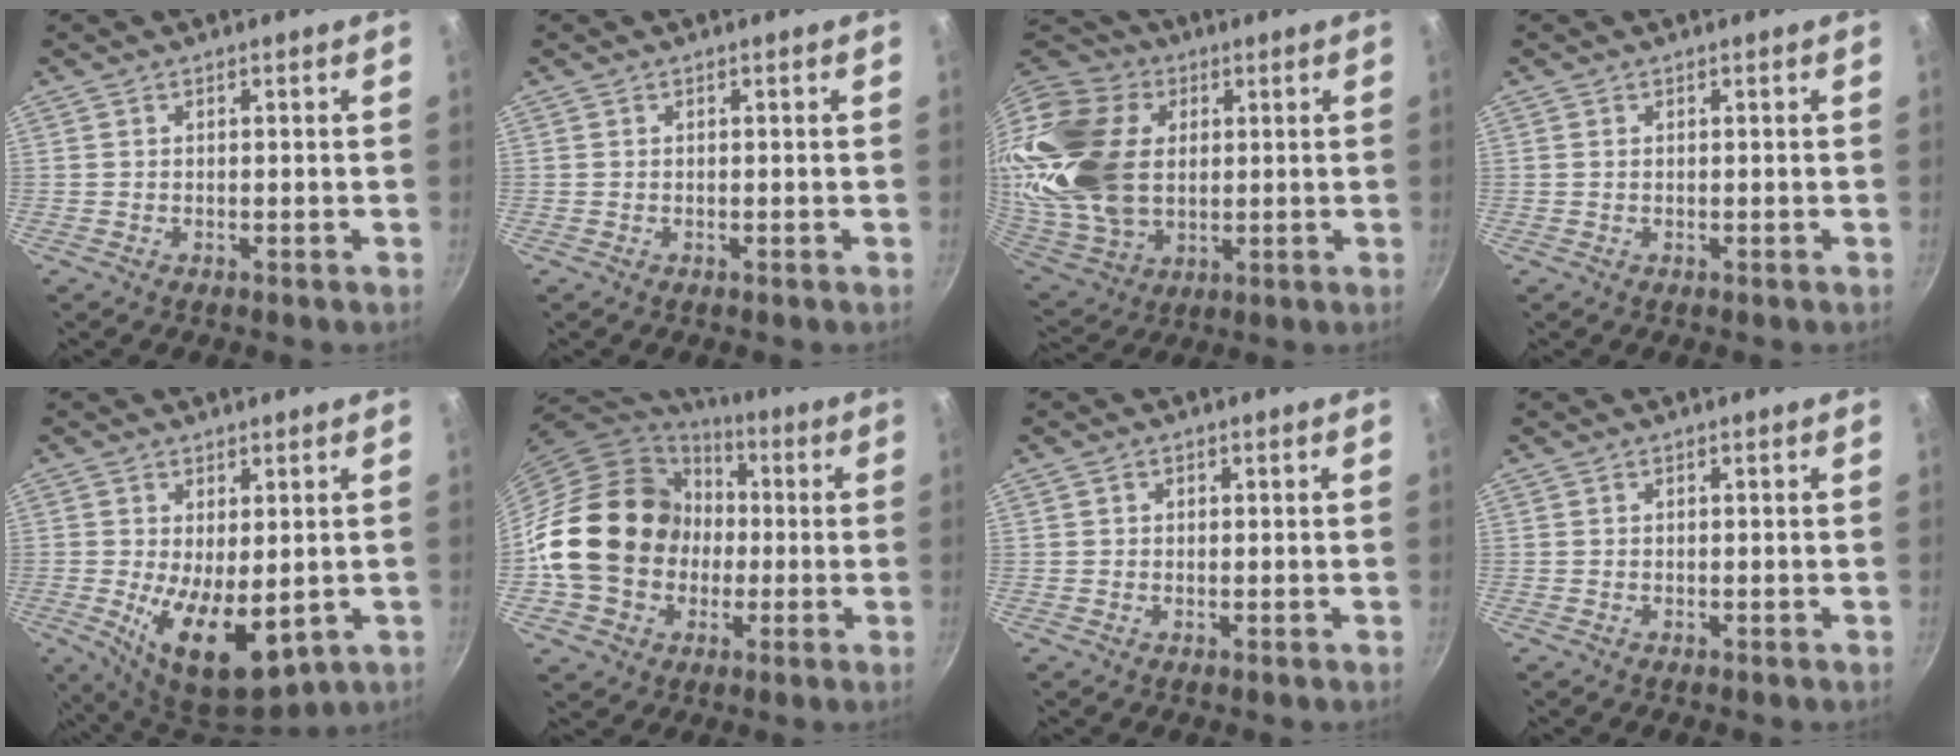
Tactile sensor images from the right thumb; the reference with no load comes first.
{"total": 0.0}
{"total": 27.4, "force": [5.5, 19.2, 18.8], "torque": [-0.388, 0.001, 0.111]}
{"total": 0.0}
{"total": 12.3, "force": [-1.3, 6.2, 10.5], "torque": [-0.157, -0.022, -0.004]}
{"total": 21.9, "force": [-0.7, 18.4, 11.8], "torque": [-0.189, 0.037, -0.005]}
{"total": 1.0, "force": [0.2, 0.9, 0.3], "torque": [-0.002, 0.002, 0.002]}
{"total": 0.0}